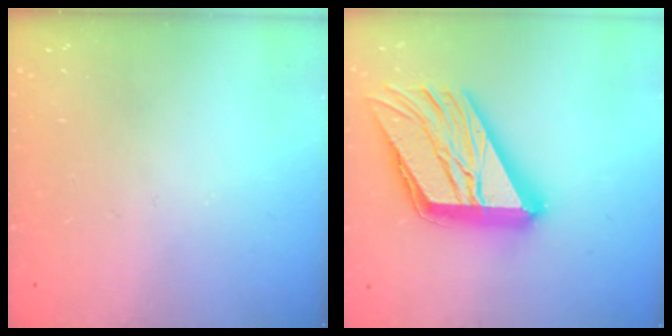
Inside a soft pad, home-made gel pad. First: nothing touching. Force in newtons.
{"total": 28.7, "press": 28.6, "slide": 3.0}